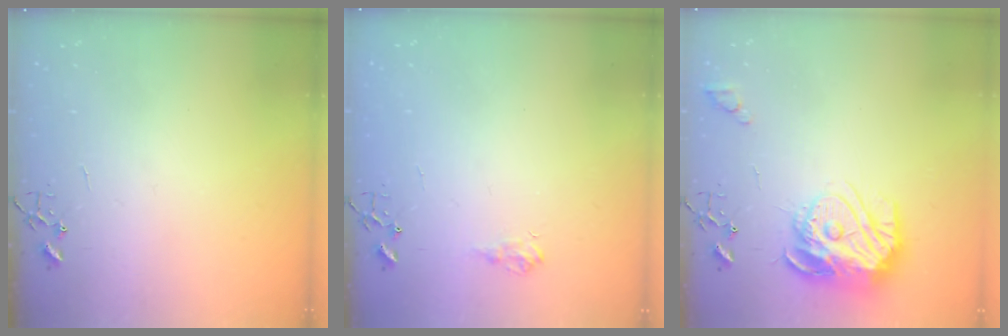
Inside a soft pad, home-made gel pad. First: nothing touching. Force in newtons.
{"total": 6.8, "press": 6.8, "slide": 0.8}
{"total": 16.7, "press": 16.7, "slide": 1.6}